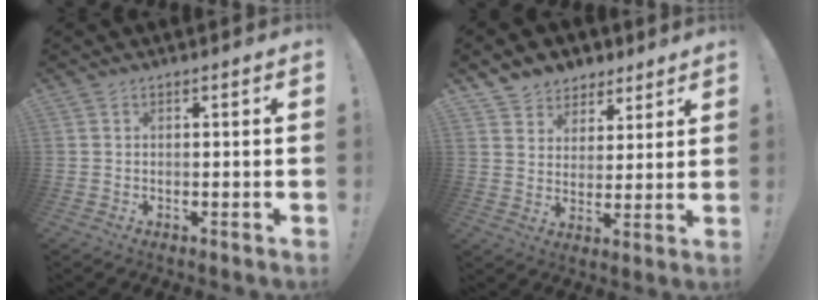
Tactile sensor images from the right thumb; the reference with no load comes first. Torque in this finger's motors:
{"motor_torque": [0.01, 0.13, 0.70, 0.67, 0.00]}